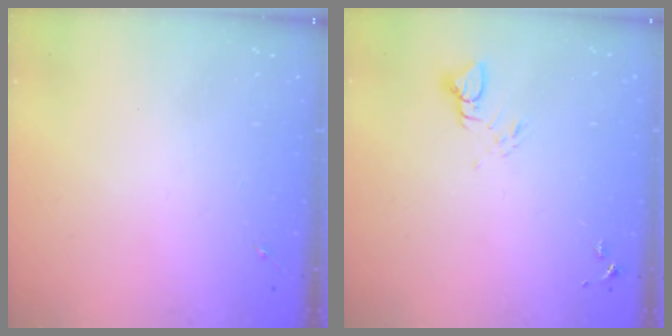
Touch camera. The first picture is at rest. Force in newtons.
{"total": 3.7, "press": 3.7, "slide": 0.1}